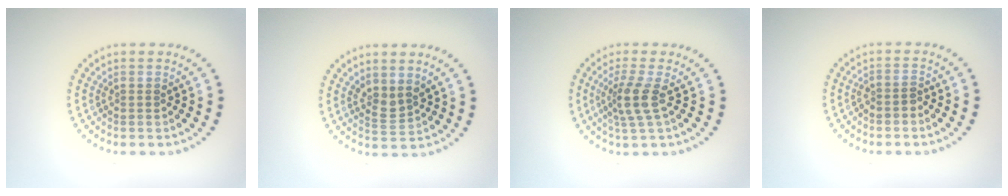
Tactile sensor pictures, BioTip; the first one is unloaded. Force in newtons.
{"total": 1.9, "press": 1.4, "slide": 1.2}
{"total": 2.7, "press": 2.0, "slide": 1.8}
{"total": 1.3, "press": 1.1, "slide": 0.8}